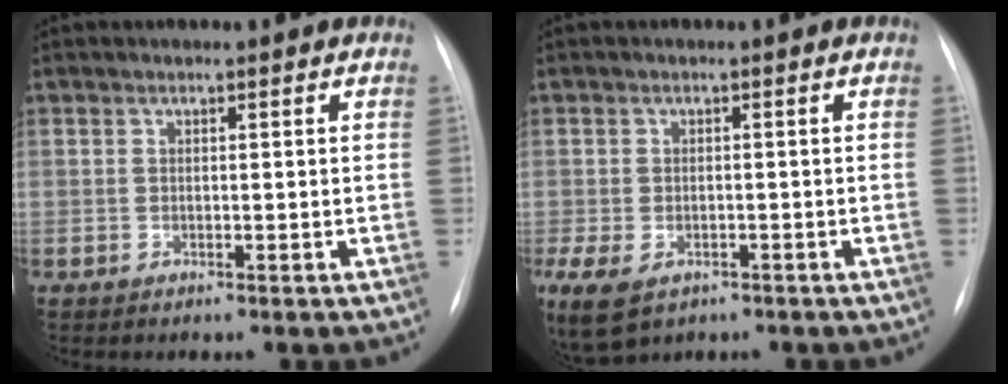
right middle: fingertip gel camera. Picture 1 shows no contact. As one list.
[{"total": 13.5, "force": [-6.9, 9.2, 7.0], "torque": [-0.199, -0.019, -0.094]}]